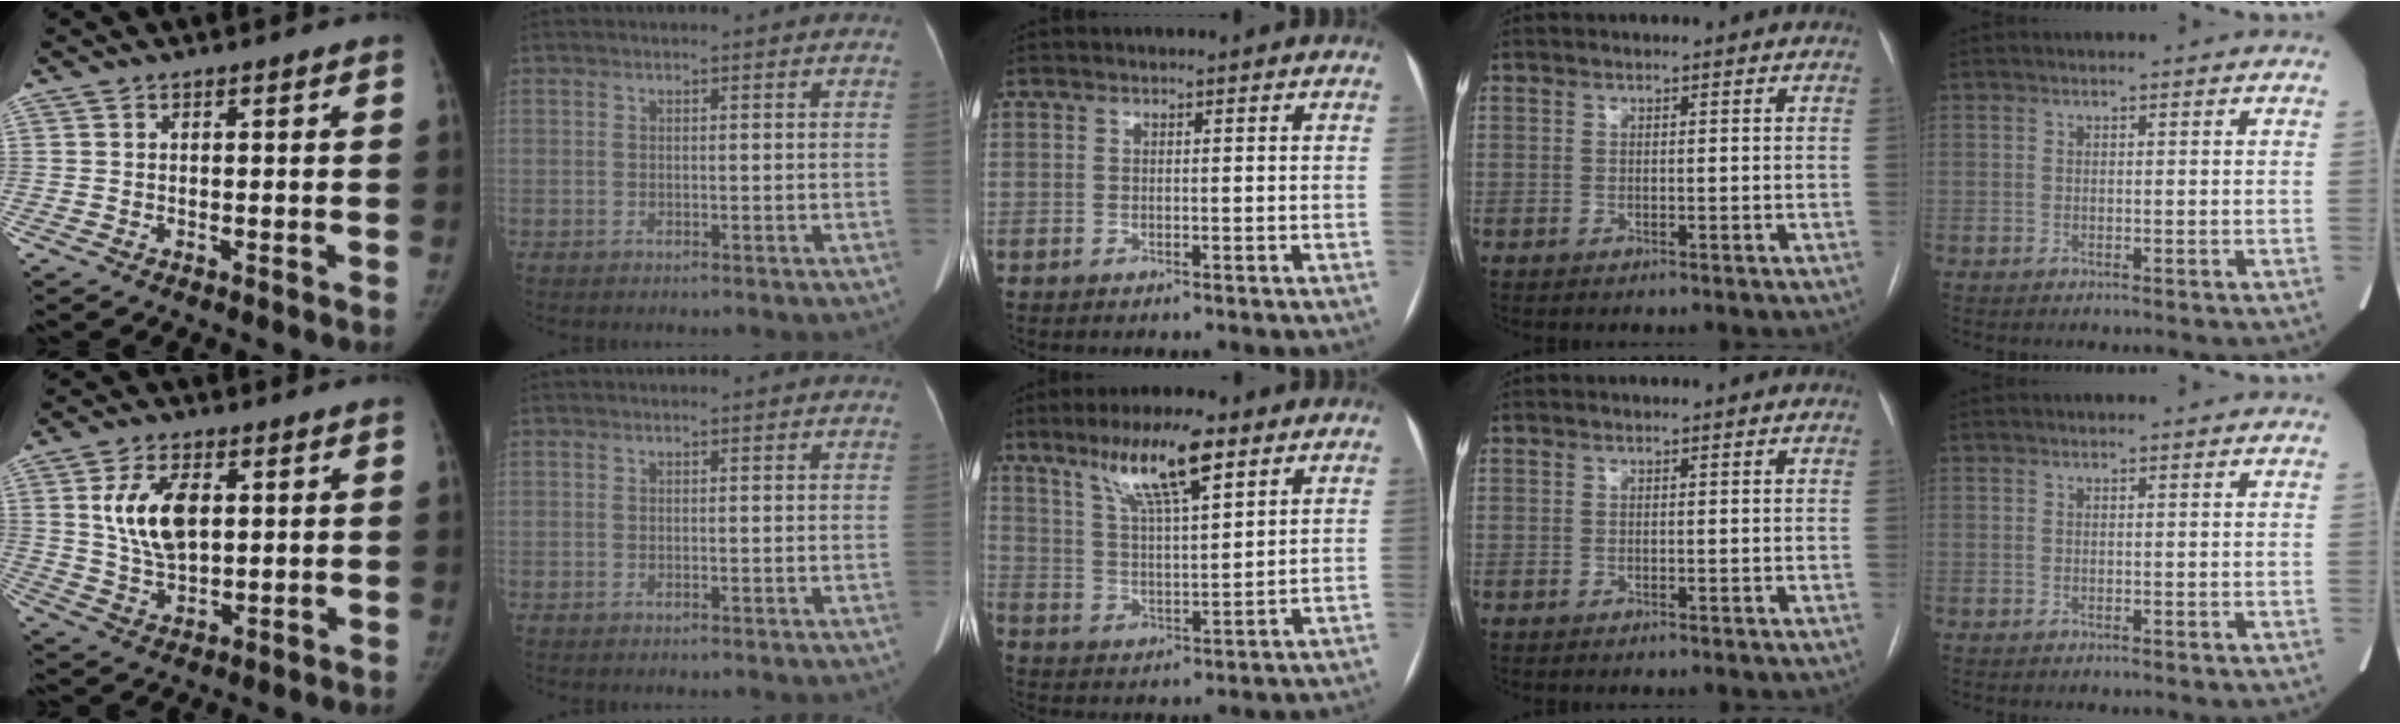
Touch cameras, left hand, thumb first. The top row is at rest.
{"thumb": {"total": 10.7, "force": [2.7, 5.9, 8.5], "torque": [-0.141, -0.013, 0.057]}, "middle": {"total": 11.1, "force": [6.9, 1.7, 8.5], "torque": [-0.157, 0.008, 0.123]}}